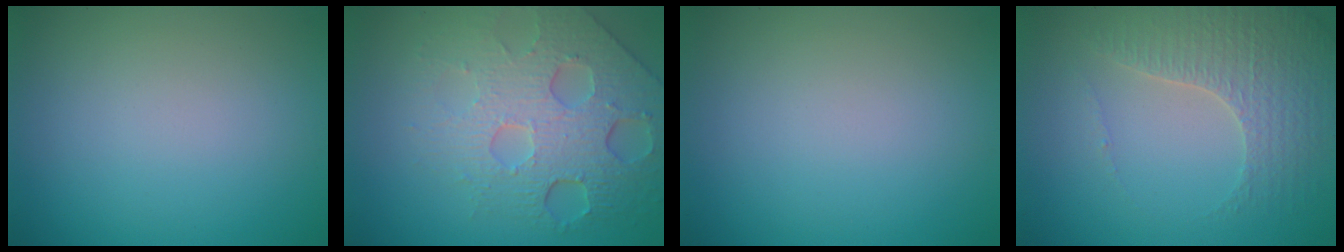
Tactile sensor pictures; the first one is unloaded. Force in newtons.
{"total": 7.9, "press": 5.3, "slide": 5.9}
{"total": 0.0}
{"total": 3.4, "press": 3.4, "slide": 0.6}